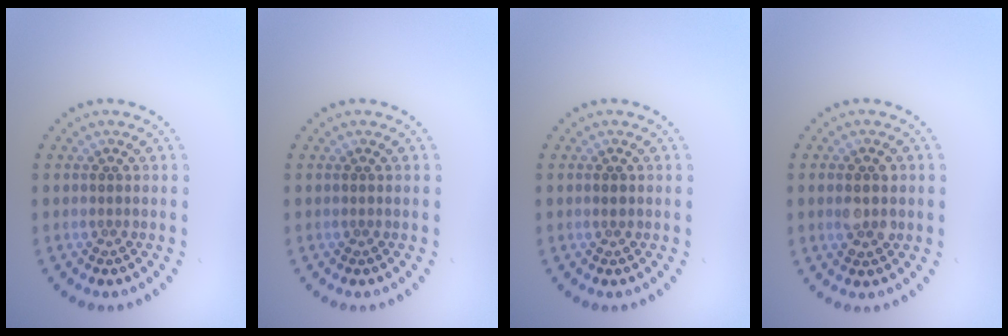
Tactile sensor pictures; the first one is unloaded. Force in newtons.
{"total": 0.0}
{"total": 0.8, "press": 0.8, "slide": 0.1}
{"total": 2.8, "press": 2.8, "slide": 0.2}